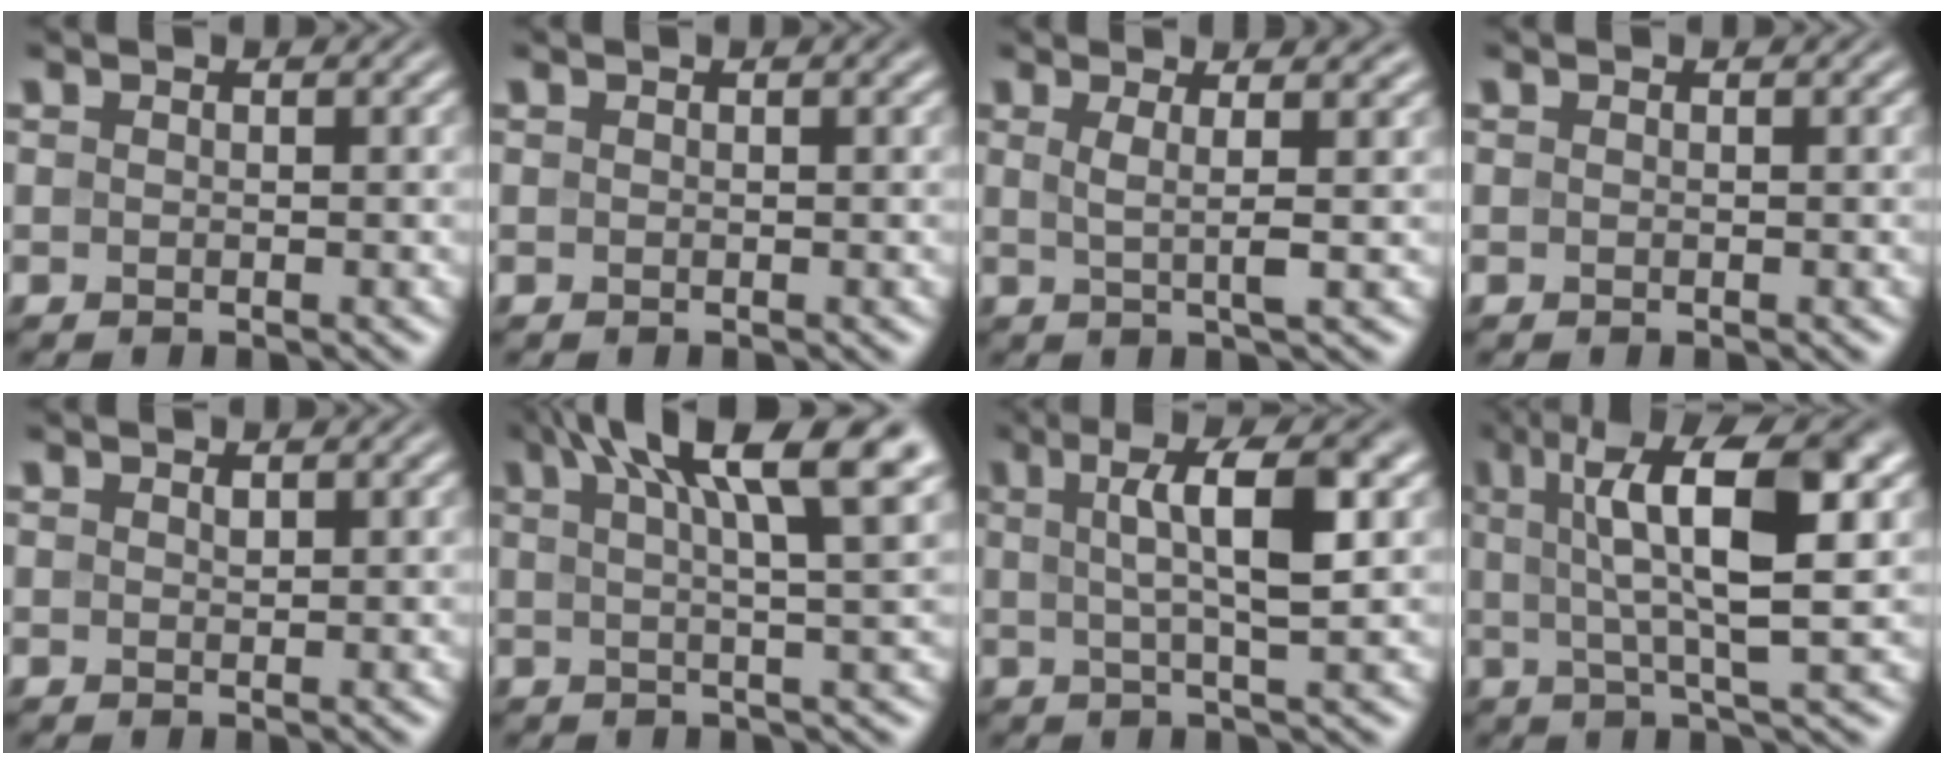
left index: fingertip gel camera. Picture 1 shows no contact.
{"total": 0.8, "force": [0.5, 0.2, 0.7], "torque": [-0.010, 0.005, 0.007]}
{"total": 3.4, "force": [1.0, 0.9, 3.2], "torque": [-0.047, -0.001, 0.012]}
{"total": 0.0}
{"total": 0.5, "force": [0.4, 0.2, 0.3], "torque": [-0.007, -0.001, 0.007]}
{"total": 10.8, "force": [5.2, 2.9, 9.0], "torque": [-0.094, 0.033, 0.061]}
{"total": 6.9, "force": [1.6, 1.7, 6.5], "torque": [-0.092, 0.011, 0.023]}
{"total": 11.0, "force": [2.9, 2.9, 10.2], "torque": [-0.159, 0.015, 0.044]}